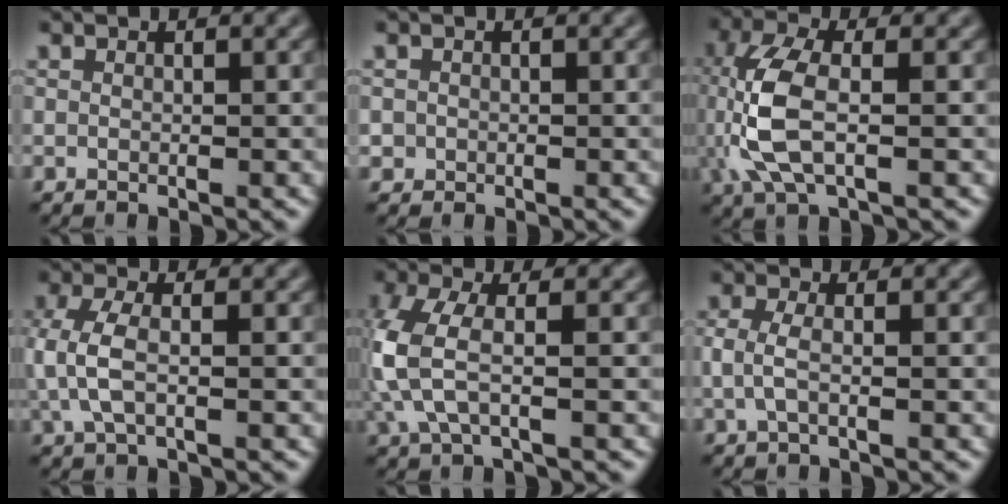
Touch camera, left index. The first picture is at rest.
{"total": 0.9, "force": [-0.2, 0.9, -0.1], "torque": [0.012, -0.002, -0.005]}
{"total": 6.5, "force": [-0.4, 2.8, 5.8], "torque": [-0.146, 0.004, -0.009]}
{"total": 3.5, "force": [-0.1, 1.6, 3.1], "torque": [-0.082, 0.003, -0.005]}
{"total": 5.1, "force": [0.0, 2.2, 4.6], "torque": [-0.128, 0.001, -0.004]}
{"total": 1.8, "force": [-0.2, 0.7, 1.7], "torque": [-0.042, 0.002, -0.008]}